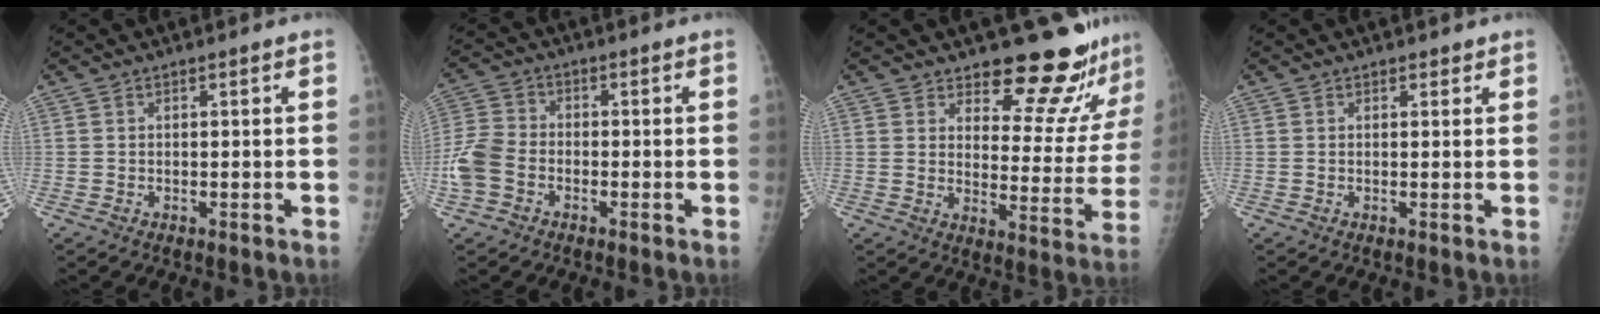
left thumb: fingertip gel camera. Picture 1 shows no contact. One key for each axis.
{"total": 7.3, "fx": -2.5, "fy": 5.4, "fz": 4.2, "tx": -0.094, "ty": 0.016, "tz": -0.056}
{"total": 15.4, "fx": 14.0, "fy": 4.2, "fz": 4.7, "tx": -0.010, "ty": -0.134, "tz": 0.171}
{"total": 1.0, "fx": 0.7, "fy": 0.6, "fz": 0.3, "tx": 0.004, "ty": -0.005, "tz": 0.007}